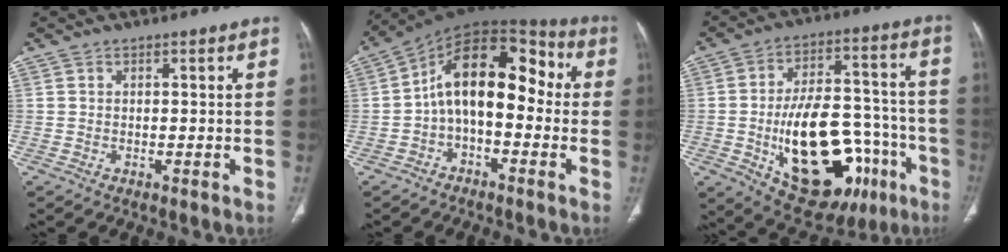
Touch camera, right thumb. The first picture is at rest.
{"total": 15.1, "force": [-0.7, 8.8, 12.3], "torque": [-0.159, 0.059, -0.027]}
{"total": 26.5, "force": [-8.9, 13.9, 20.8], "torque": [-0.301, 0.033, -0.115]}